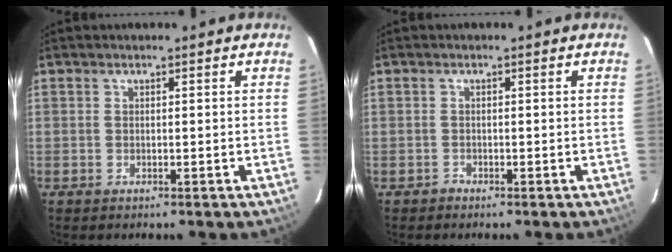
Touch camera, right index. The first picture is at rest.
{"total": 1.1, "force": [-0.8, 0.8, -0.3], "torque": [0.005, 0.007, -0.014]}